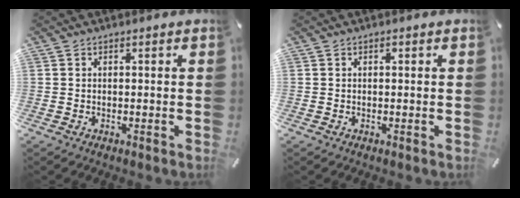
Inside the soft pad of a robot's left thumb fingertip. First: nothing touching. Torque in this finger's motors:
{"motor_torque": [0.11, 0.13, 0.07, -0.16, 0.03]}